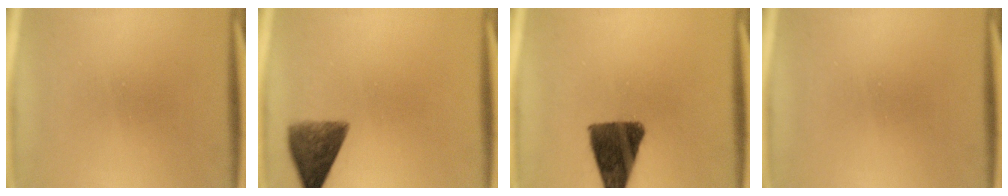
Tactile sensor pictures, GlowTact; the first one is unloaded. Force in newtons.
{"total": 7.3}
{"total": 12.1}
{"total": 0.0}